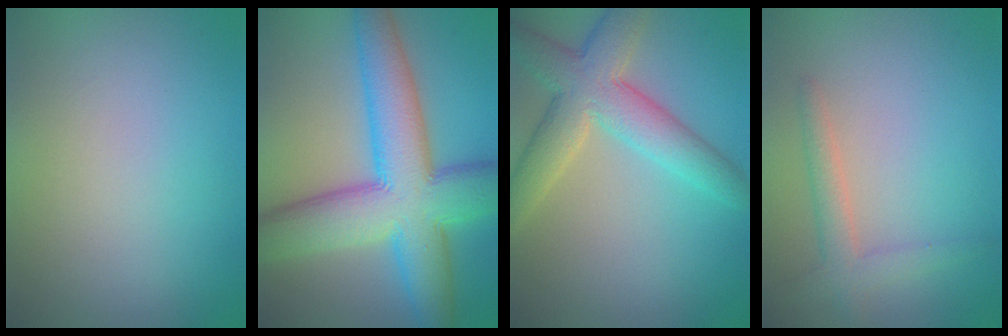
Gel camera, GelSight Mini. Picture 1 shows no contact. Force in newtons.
{"total": 11.7, "press": 11.7, "slide": 0.1}
{"total": 6.2, "press": 6.2, "slide": 0.4}
{"total": 2.5, "press": 2.5, "slide": 0.1}